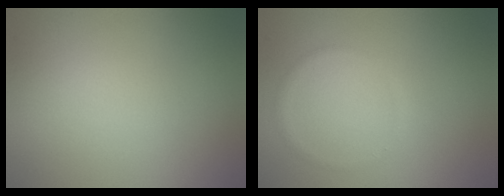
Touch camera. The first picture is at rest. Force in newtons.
{"total": 0.8, "press": 0.8, "slide": 0.2}